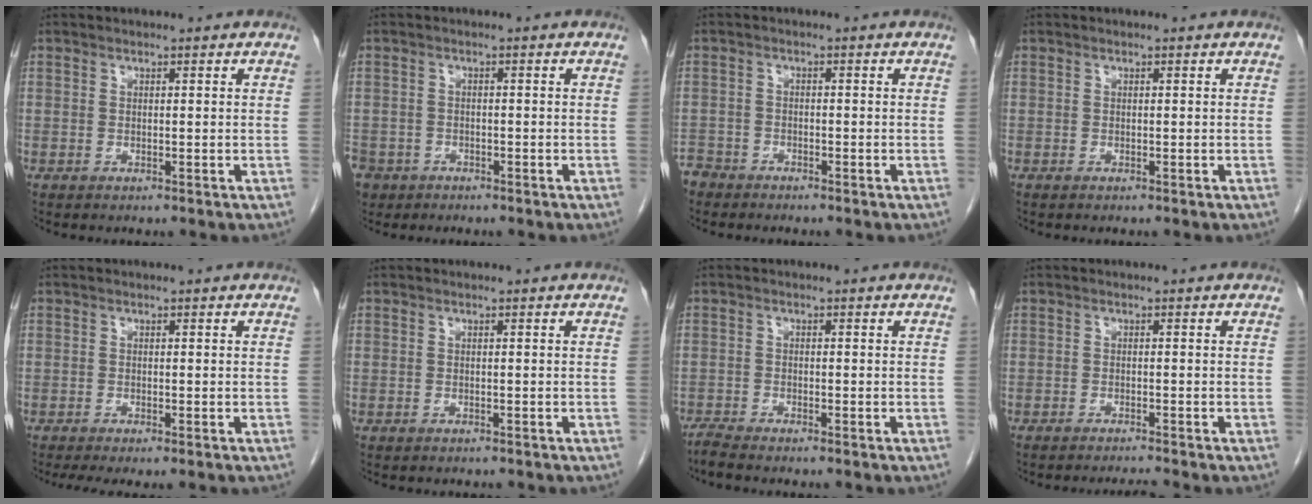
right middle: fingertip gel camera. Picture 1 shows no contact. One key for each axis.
{"total": 7.3, "fx": -4.3, "fy": 5.6, "fz": 1.9, "tx": -0.063, "ty": -0.003, "tz": -0.072}
{"total": 3.5, "fx": -3.1, "fy": 1.5, "fz": -0.2, "tx": -0.003, "ty": -0.001, "tz": -0.064}
{"total": 0.0}
{"total": 3.3, "fx": -2.4, "fy": 0.6, "fz": 2.3, "tx": -0.036, "ty": -0.010, "tz": -0.039}
{"total": 1.0, "fx": -0.9, "fy": 0.4, "fz": 0.2, "tx": -0.012, "ty": 0.000, "tz": -0.013}
{"total": 1.8, "fx": -1.8, "fy": -0.4, "fz": 0.3, "tx": -0.017, "ty": -0.009, "tz": -0.039}
{"total": 2.5, "fx": -2.2, "fy": -0.9, "fz": 0.6, "tx": -0.011, "ty": -0.006, "tz": -0.036}